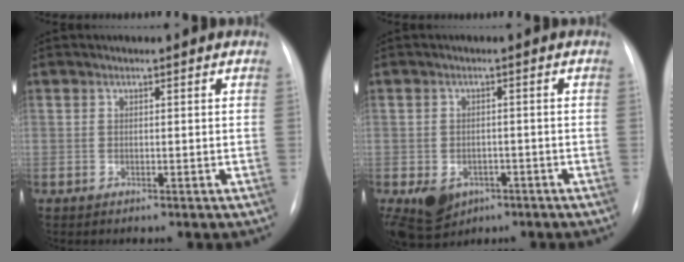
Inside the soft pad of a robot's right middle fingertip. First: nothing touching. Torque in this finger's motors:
{"motor_torque": [0.61, -0.59, 0.07, 0.04]}